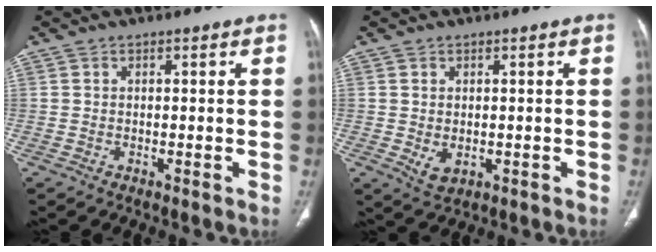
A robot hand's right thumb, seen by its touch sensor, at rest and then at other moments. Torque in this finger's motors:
{"motor_torque": [-0.40, 0.28, -0.08, 0.63, 0.10]}